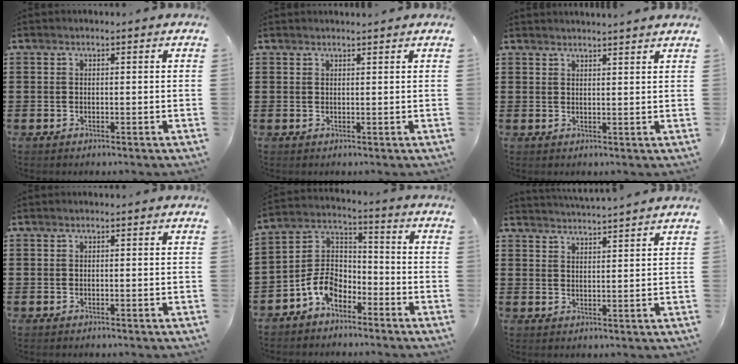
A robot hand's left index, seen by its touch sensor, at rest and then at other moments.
{"total": 1.0, "force": [0.9, -0.1, 0.2], "torque": [-0.004, -0.003, 0.019]}
{"total": 2.0, "force": [1.9, -0.5, 0.2], "torque": [-0.007, -0.003, 0.038]}
{"total": 0.0}
{"total": 7.3, "force": [-4.9, 4.2, 3.3], "torque": [-0.095, 0.004, -0.103]}
{"total": 3.1, "force": [3.0, -0.7, -0.1], "torque": [-0.008, -0.016, 0.054]}